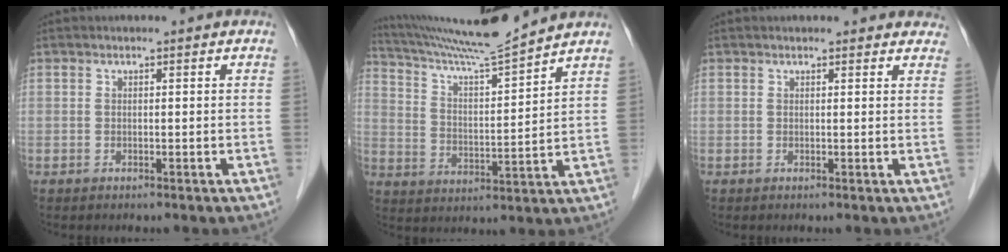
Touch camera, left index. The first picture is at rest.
{"total": 13.2, "force": [12.3, -1.9, 4.3], "torque": [-0.085, -0.015, 0.212]}
{"total": 7.1, "force": [6.4, 2.2, 2.2], "torque": [-0.006, 0.012, 0.058]}